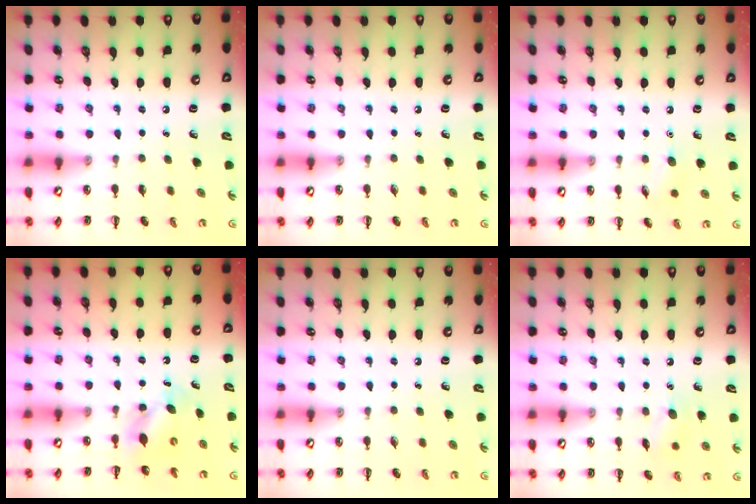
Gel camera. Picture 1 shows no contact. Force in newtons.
{"total": 0.0}
{"total": 6.0, "press": 5.8, "slide": 1.6}
{"total": 4.8, "press": 4.7, "slide": 0.7}
{"total": 0.0}
{"total": 8.1, "press": 7.8, "slide": 2.1}